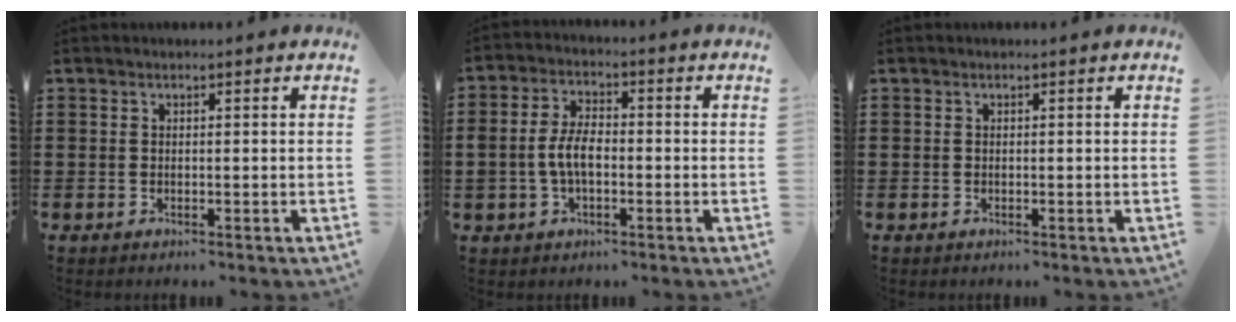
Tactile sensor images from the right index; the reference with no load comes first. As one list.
[{"total": 5.6, "force": [-1.0, 3.1, 4.5], "torque": [-0.110, -0.001, -0.025]}, {"total": 0.0}]